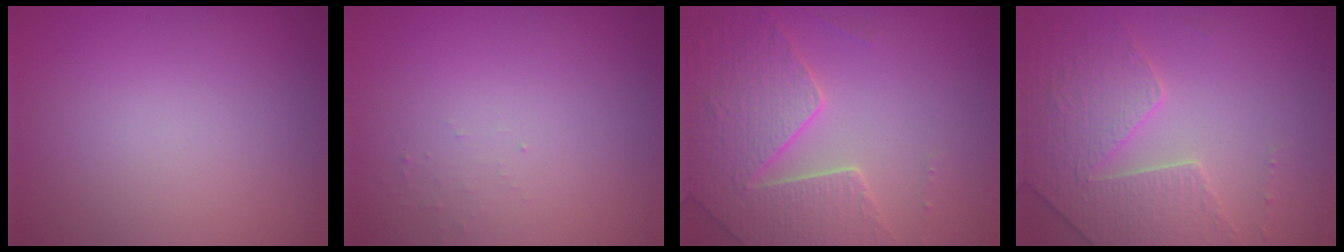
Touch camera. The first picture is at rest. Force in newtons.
{"total": 0.7, "press": 0.7, "slide": 0.2}
{"total": 4.6, "press": 4.5, "slide": 1.3}
{"total": 3.9, "press": 3.8, "slide": 0.9}